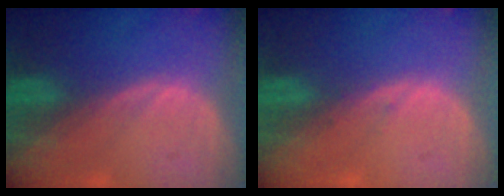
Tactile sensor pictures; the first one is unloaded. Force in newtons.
{"total": 0.6, "press": 0.3, "slide": 0.5}